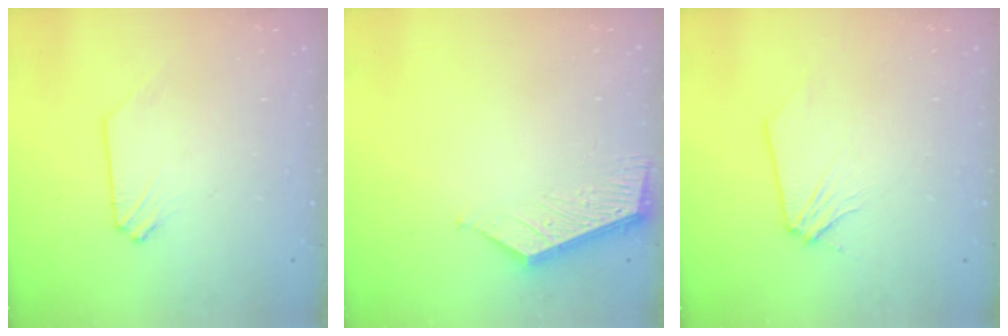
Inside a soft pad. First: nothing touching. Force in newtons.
{"total": 6.2, "press": 6.1, "slide": 0.4}
{"total": 0.0}